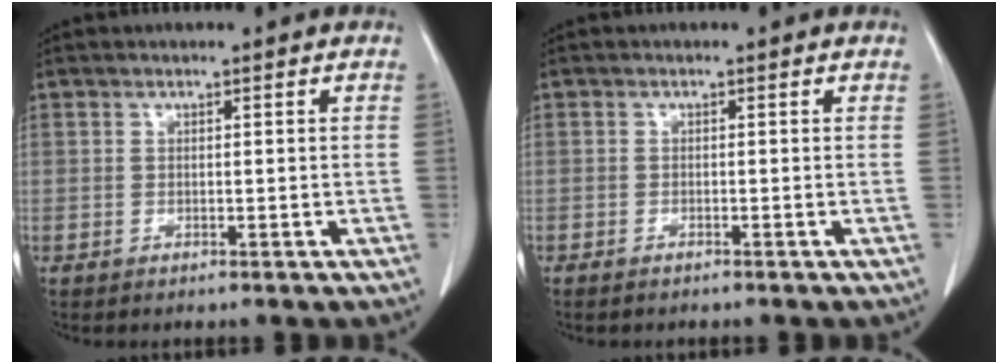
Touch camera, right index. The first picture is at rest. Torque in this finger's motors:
{"motor_torque": [0.11, -0.07, 0.05, 0.02]}